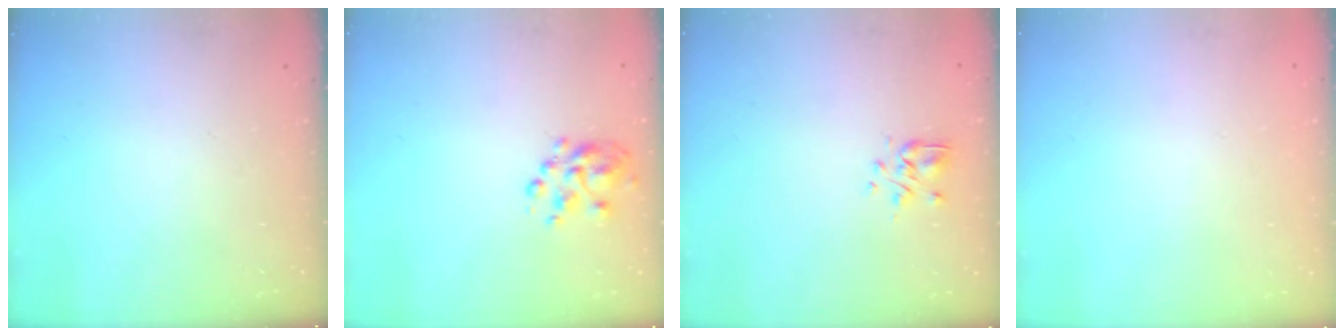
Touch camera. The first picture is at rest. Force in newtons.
{"total": 4.9, "press": 4.7, "slide": 1.2}
{"total": 3.4, "press": 3.2, "slide": 1.2}
{"total": 1.7, "press": 1.7, "slide": 0.2}